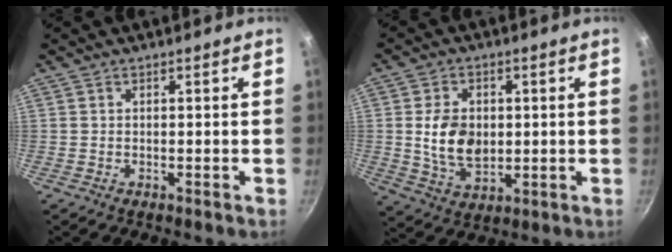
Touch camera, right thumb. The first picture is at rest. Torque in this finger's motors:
{"motor_torque": [-0.03, 0.37, 0.53, -0.45, 0.05]}